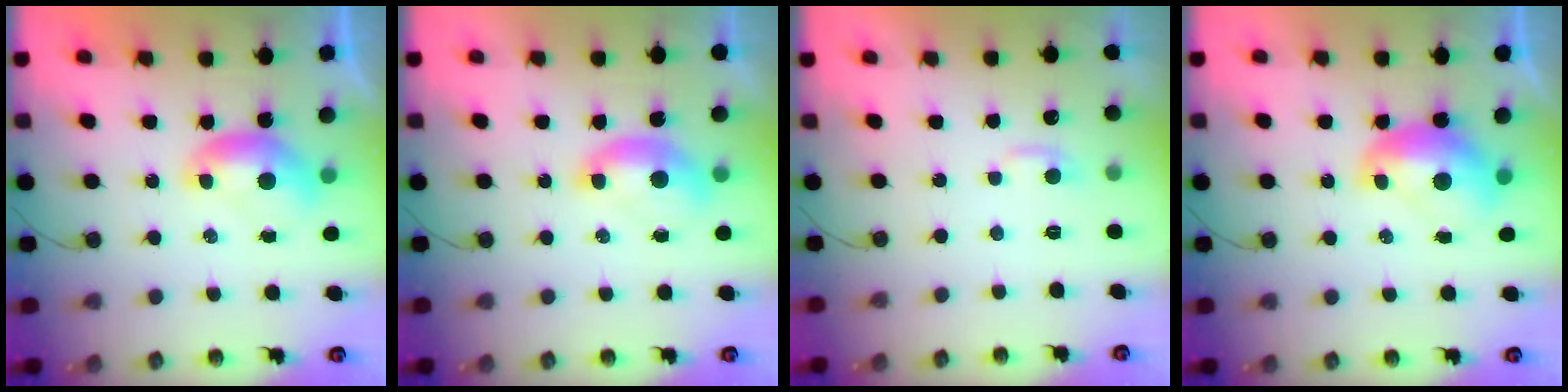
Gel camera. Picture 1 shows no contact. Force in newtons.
{"total": 1.5, "press": 1.3, "slide": 0.7}
{"total": 2.2, "press": 2.1, "slide": 0.5}
{"total": 2.6, "press": 2.5, "slide": 0.3}